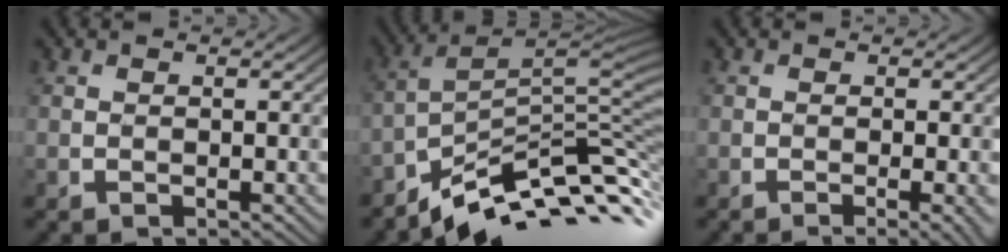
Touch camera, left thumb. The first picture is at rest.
{"total": 9.6, "force": [-5.9, 2.7, 7.1], "torque": [-0.129, 0.006, -0.102]}
{"total": 3.1, "force": [-1.1, 0.5, 2.9], "torque": [-0.034, 0.006, -0.021]}